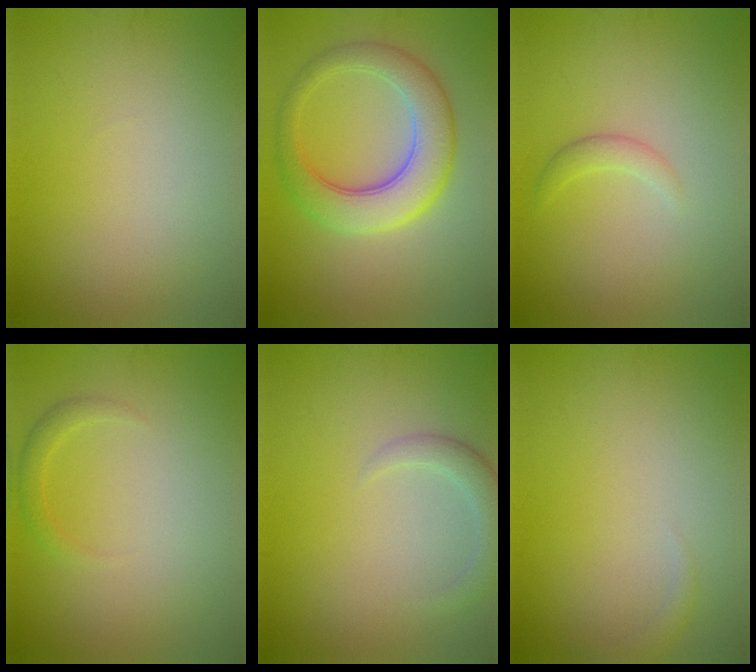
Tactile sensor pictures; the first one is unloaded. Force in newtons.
{"total": 6.4, "press": 6.4, "slide": 0.1}
{"total": 1.3, "press": 1.3, "slide": 0.0}
{"total": 1.3, "press": 1.3, "slide": 0.1}
{"total": 2.4, "press": 2.3, "slide": 0.3}
{"total": 0.9, "press": 0.9, "slide": 0.1}